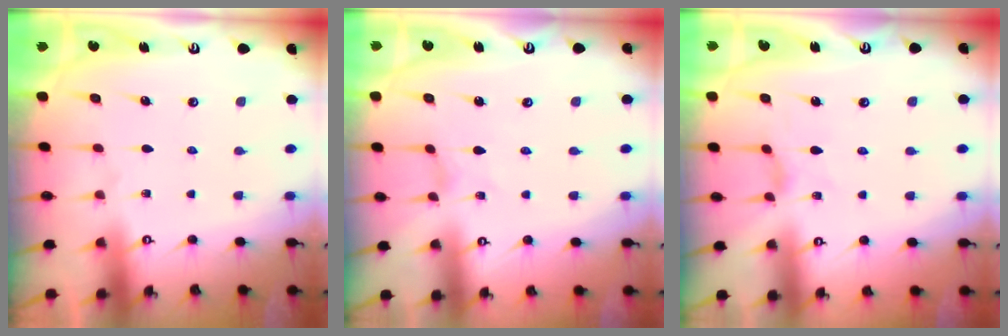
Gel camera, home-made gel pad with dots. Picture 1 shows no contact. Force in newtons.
{"total": 0.0}
{"total": 1.2, "press": 1.2, "slide": 0.3}